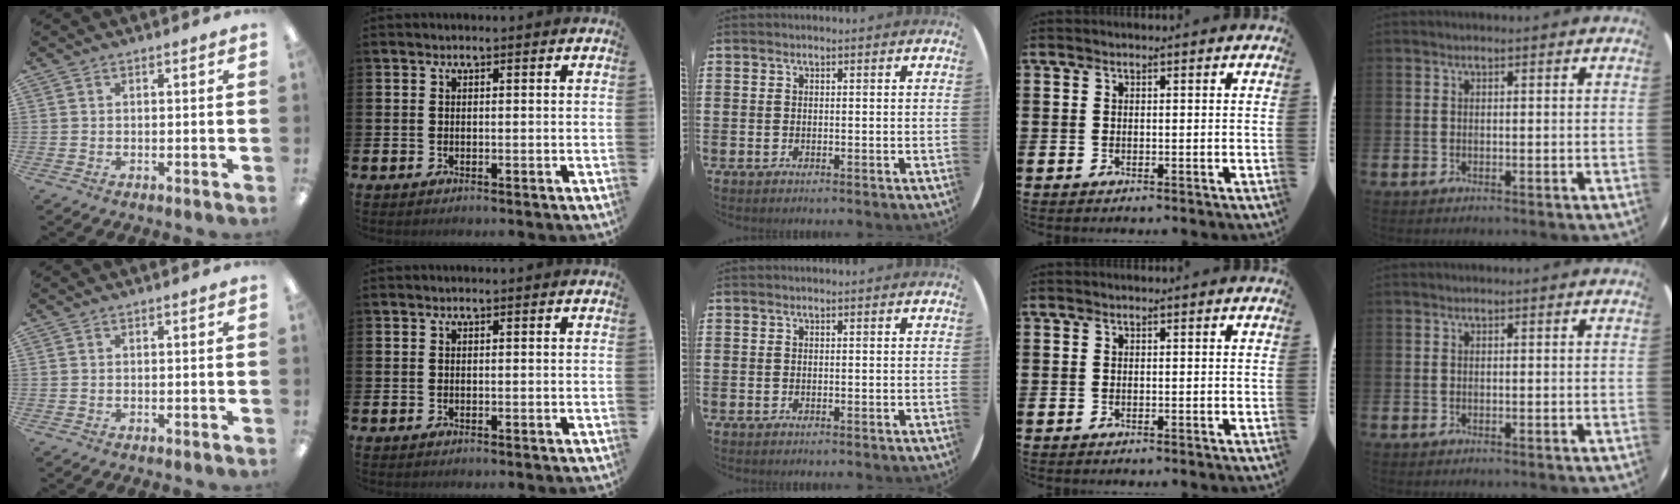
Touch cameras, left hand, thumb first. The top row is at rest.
{}